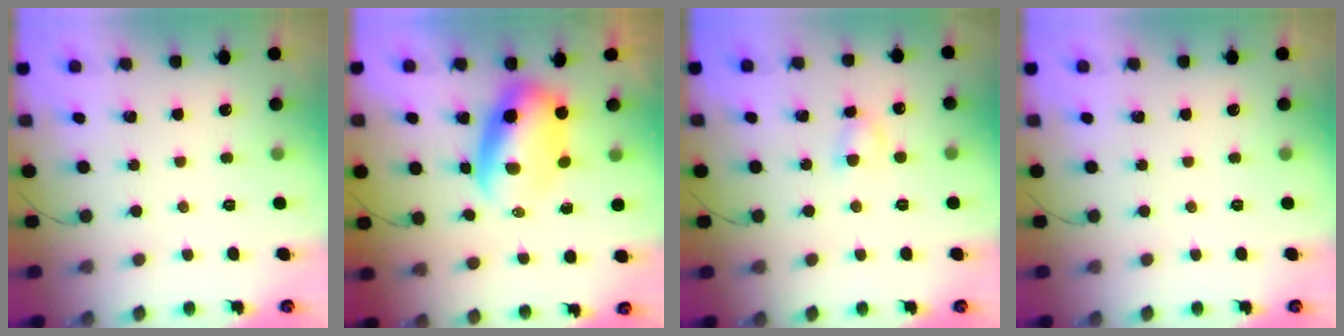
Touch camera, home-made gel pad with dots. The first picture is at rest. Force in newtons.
{"total": 7.7, "press": 7.5, "slide": 1.8}
{"total": 3.5, "press": 3.2, "slide": 1.4}
{"total": 0.0}